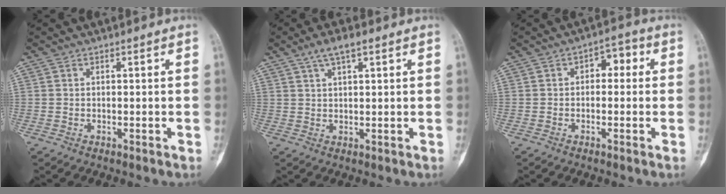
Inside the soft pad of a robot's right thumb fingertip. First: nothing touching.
{"total": 4.7, "force": [2.8, 1.5, 3.6], "torque": [-0.064, 0.003, 0.052]}
{"total": 4.3, "force": [0.4, 2.8, 3.2], "torque": [-0.017, 0.019, -0.006]}